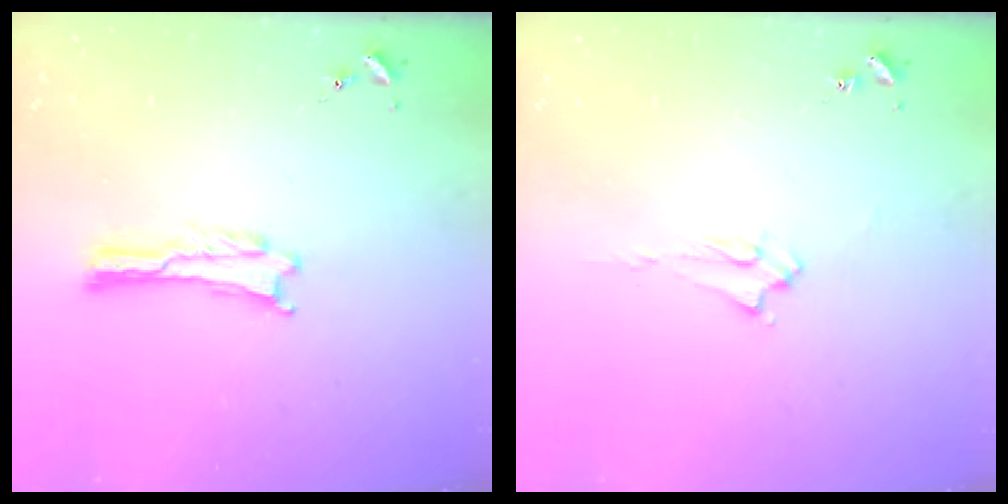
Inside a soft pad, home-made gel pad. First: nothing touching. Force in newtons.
{"total": 1.9, "press": 1.9, "slide": 0.3}